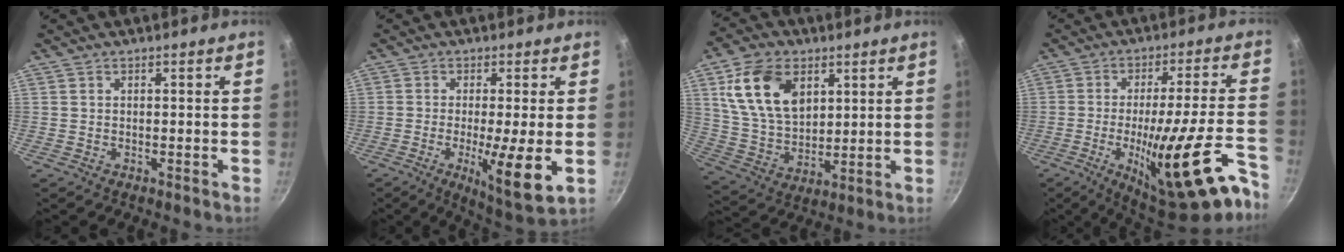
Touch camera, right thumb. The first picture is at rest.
{"total": 10.2, "force": [-1.8, 1.4, 10.0], "torque": [-0.165, -0.018, -0.024]}
{"total": 15.6, "force": [5.7, 10.2, 10.3], "torque": [-0.165, -0.018, 0.115]}
{"total": 23.2, "force": [-11.7, 5.0, 19.5], "torque": [-0.249, 0.033, -0.168]}